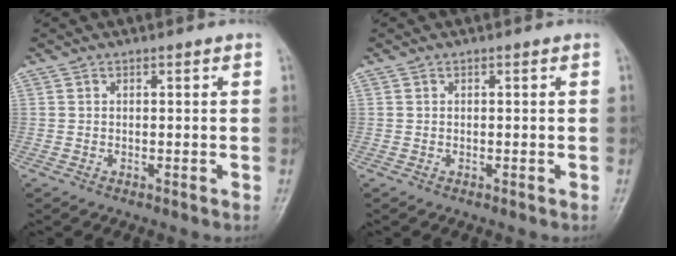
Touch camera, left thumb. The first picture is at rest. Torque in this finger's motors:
{"motor_torque": [0.02, 0.01, 0.02, -0.03, 0.00]}